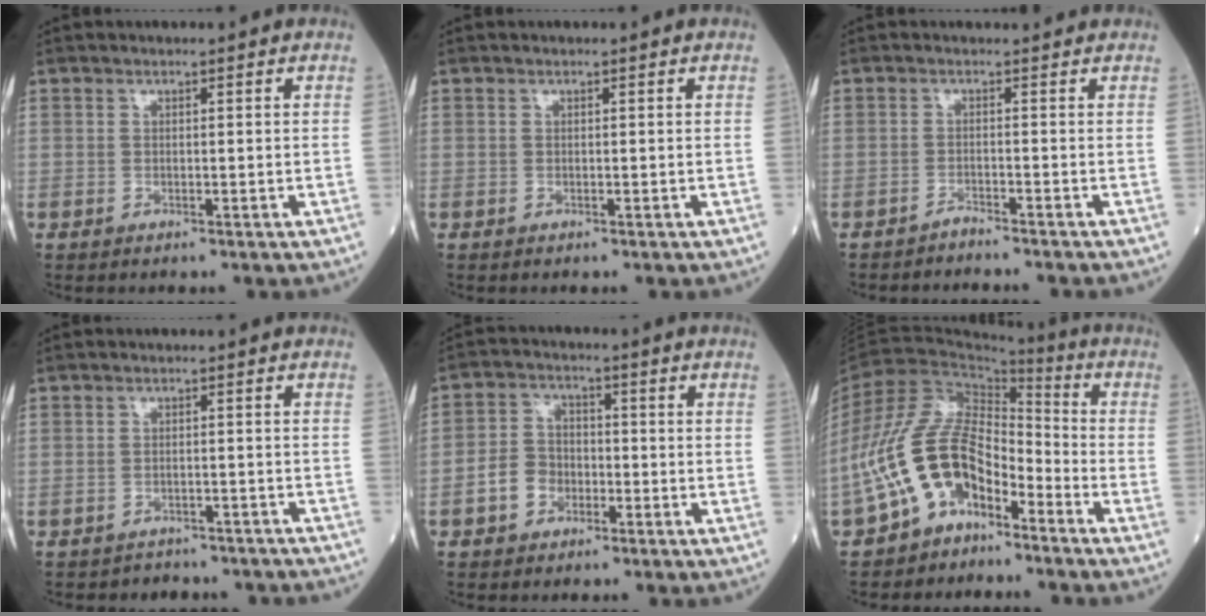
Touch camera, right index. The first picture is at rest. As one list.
[{"total": 0.0}, {"total": 1.4, "force": [-1.3, -0.1, 0.6], "torque": [-0.010, 0.013, -0.016]}, {"total": 6.4, "force": [-5.8, 2.8, 0.6], "torque": [-0.003, 0.016, -0.059]}, {"total": 5.5, "force": [-2.2, 4.4, 2.5], "torque": [-0.055, 0.019, -0.042]}, {"total": 12.3, "force": [-6.9, 6.5, 7.8], "torque": [-0.172, 0.033, -0.130]}]